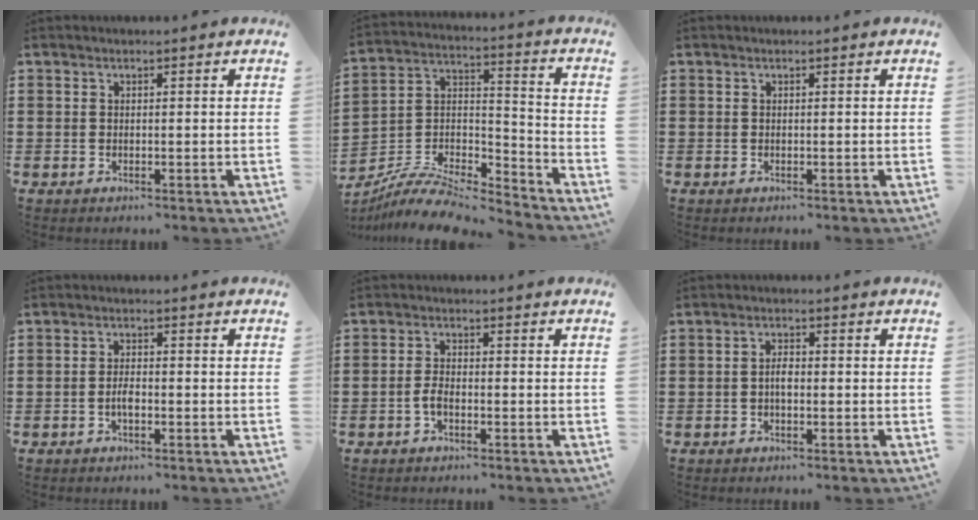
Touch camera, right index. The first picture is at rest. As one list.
[{"total": 9.4, "force": [-8.5, 2.4, 3.2], "torque": [-0.060, 0.019, -0.170]}, {"total": 0.0}, {"total": 2.2, "force": [-0.9, 0.8, 1.8], "torque": [-0.042, -0.001, -0.018]}, {"total": 2.2, "force": [-1.0, 0.9, 1.8], "torque": [-0.050, -0.002, -0.024]}, {"total": 1.9, "force": [-0.4, 0.9, 1.7], "torque": [-0.032, 0.004, -0.008]}]